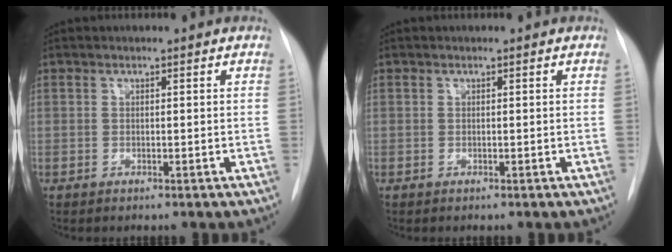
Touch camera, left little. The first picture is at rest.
{"total": 0.0}